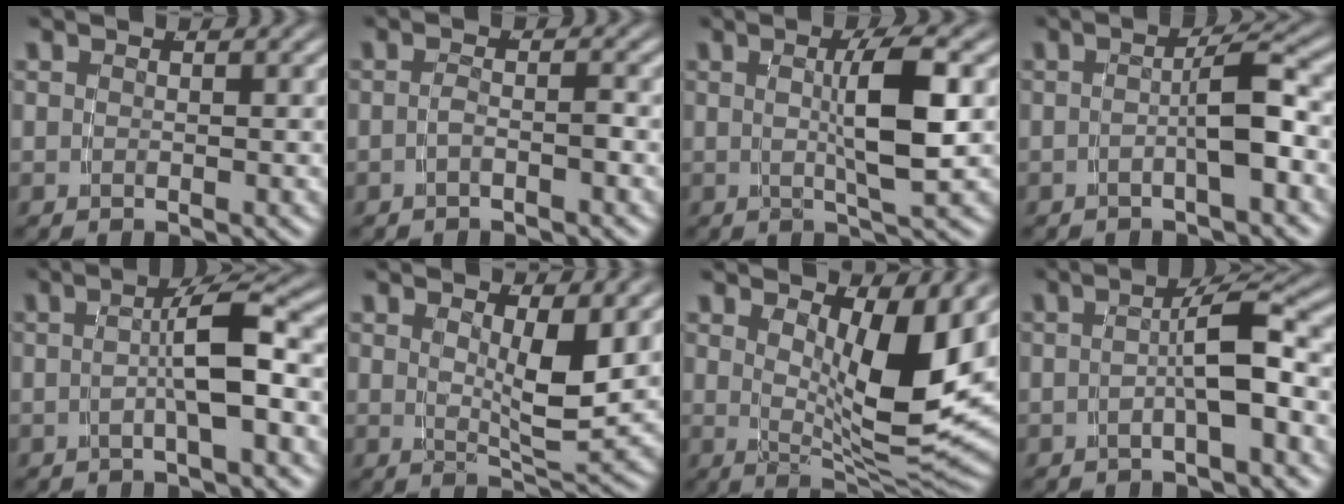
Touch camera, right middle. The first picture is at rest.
{"total": 1.4, "force": [-1.1, -0.3, 0.8], "torque": [-0.016, -0.003, -0.020]}
{"total": 4.6, "force": [0.4, 0.1, 4.6], "torque": [-0.073, 0.000, 0.009]}
{"total": 3.0, "force": [-1.0, -0.3, 2.8], "torque": [-0.036, 0.002, -0.015]}
{"total": 3.9, "force": [-0.8, -0.1, 3.9], "torque": [-0.053, 0.010, -0.014]}
{"total": 3.6, "force": [1.4, 0.1, 3.4], "torque": [-0.056, -0.021, 0.030]}
{"total": 8.7, "force": [2.4, 2.3, 8.0], "torque": [-0.117, -0.016, 0.044]}
{"total": 3.5, "force": [-1.2, -0.1, 3.3], "torque": [-0.043, 0.006, -0.018]}